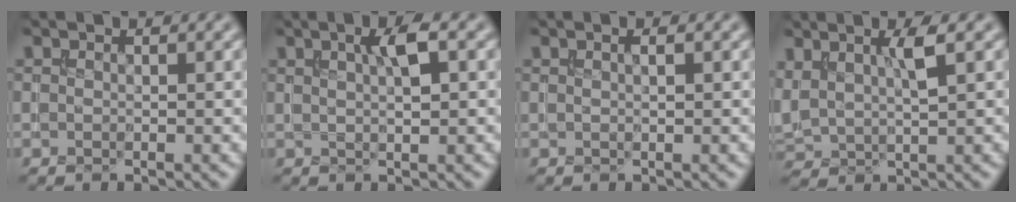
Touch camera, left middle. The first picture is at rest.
{"total": 2.9, "force": [1.0, 0.6, 2.6], "torque": [-0.042, 0.003, 0.017]}
{"total": 0.9, "force": [0.3, 0.2, 0.8], "torque": [-0.014, 0.000, 0.005]}
{"total": 3.3, "force": [1.5, 1.0, 2.8], "torque": [-0.066, 0.002, 0.032]}